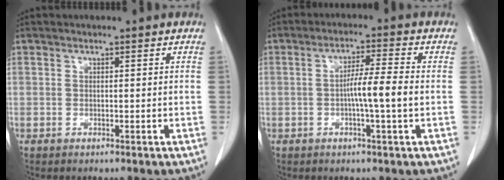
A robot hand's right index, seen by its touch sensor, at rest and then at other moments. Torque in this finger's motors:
{"motor_torque": [0.81, -0.31, 0.47, 0.10]}